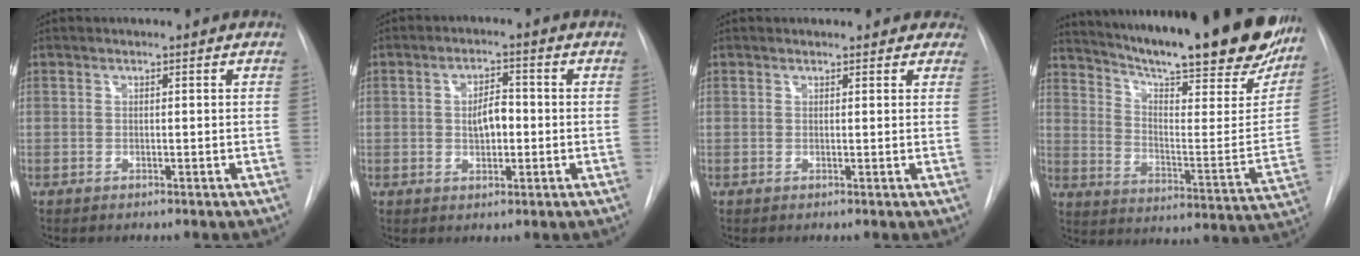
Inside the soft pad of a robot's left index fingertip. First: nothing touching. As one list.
[{"total": 4.2, "force": [-0.7, 2.0, 3.6], "torque": [-0.059, 0.000, -0.009]}, {"total": 6.1, "force": [5.3, 2.6, 1.2], "torque": [0.012, 0.002, 0.038]}, {"total": 32.0, "force": [25.9, 5.2, 18.1], "torque": [-0.269, -0.081, 0.338]}]